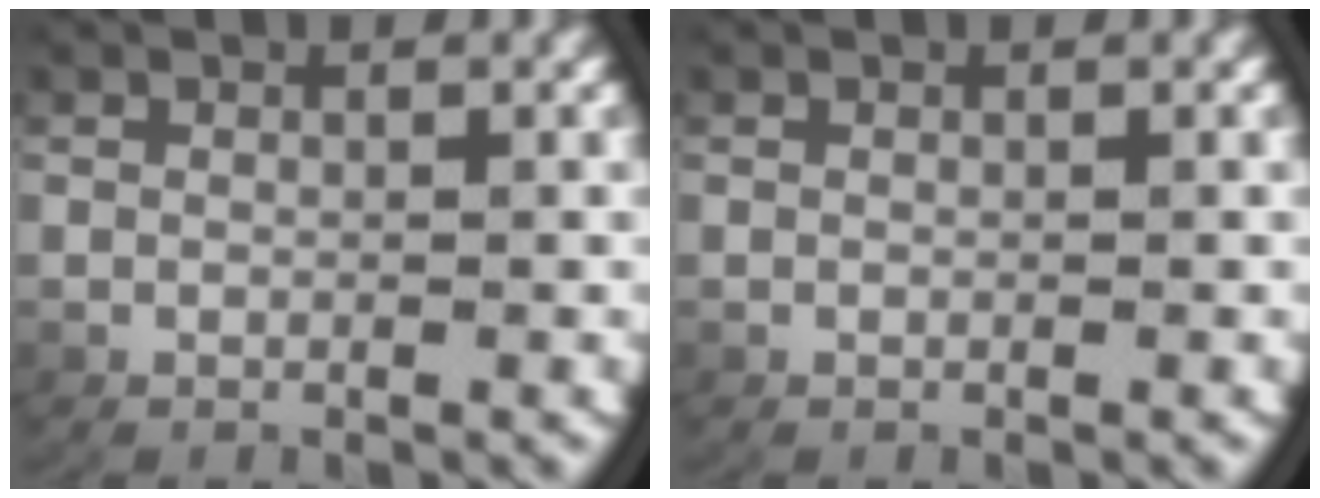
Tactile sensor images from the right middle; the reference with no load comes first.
{"total": 0.0}